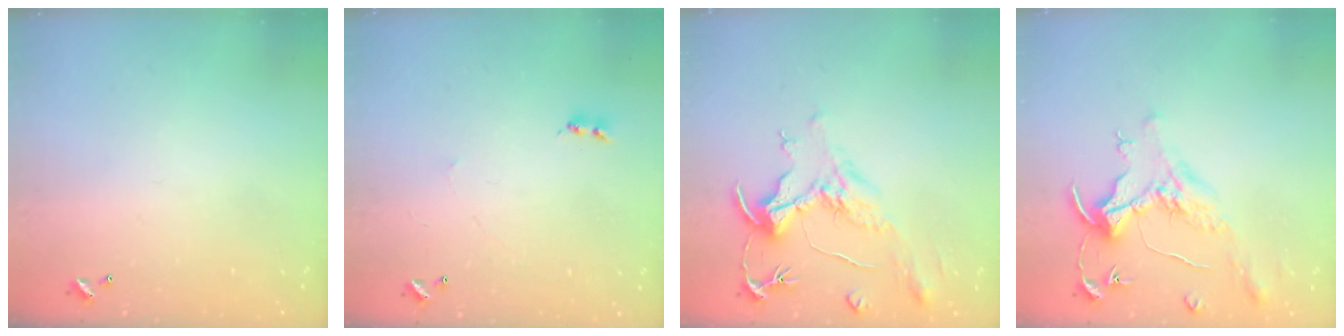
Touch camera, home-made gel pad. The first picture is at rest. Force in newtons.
{"total": 2.2, "press": 2.1, "slide": 0.5}
{"total": 2.1, "press": 1.6, "slide": 1.3}
{"total": 1.6, "press": 1.4, "slide": 0.7}